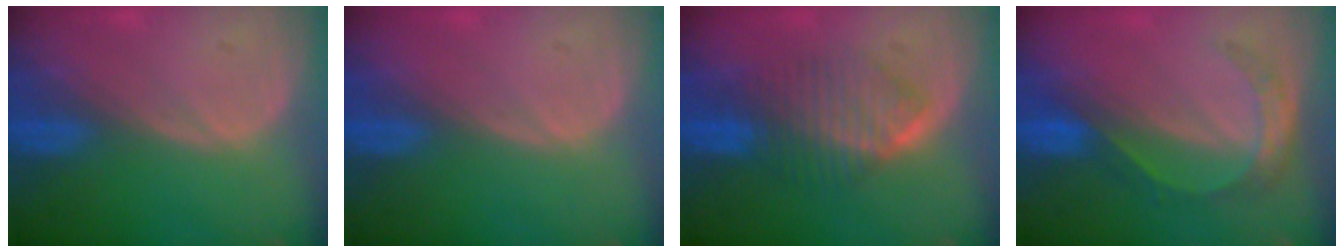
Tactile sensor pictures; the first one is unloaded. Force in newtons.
{"total": 0.0}
{"total": 6.5, "press": 6.4, "slide": 1.0}
{"total": 5.7, "press": 4.8, "slide": 3.0}